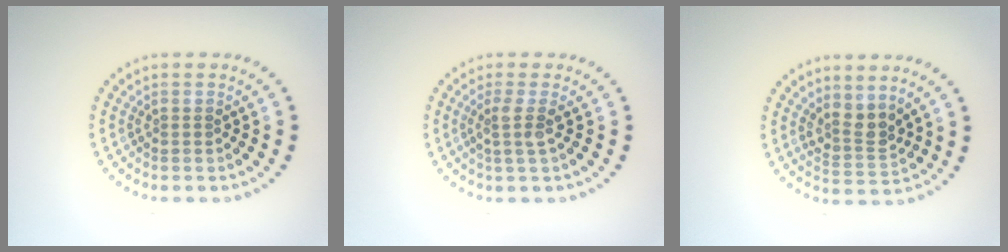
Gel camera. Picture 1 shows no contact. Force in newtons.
{"total": 1.8, "press": 1.3, "slide": 1.3}
{"total": 2.4, "press": 1.9, "slide": 1.5}